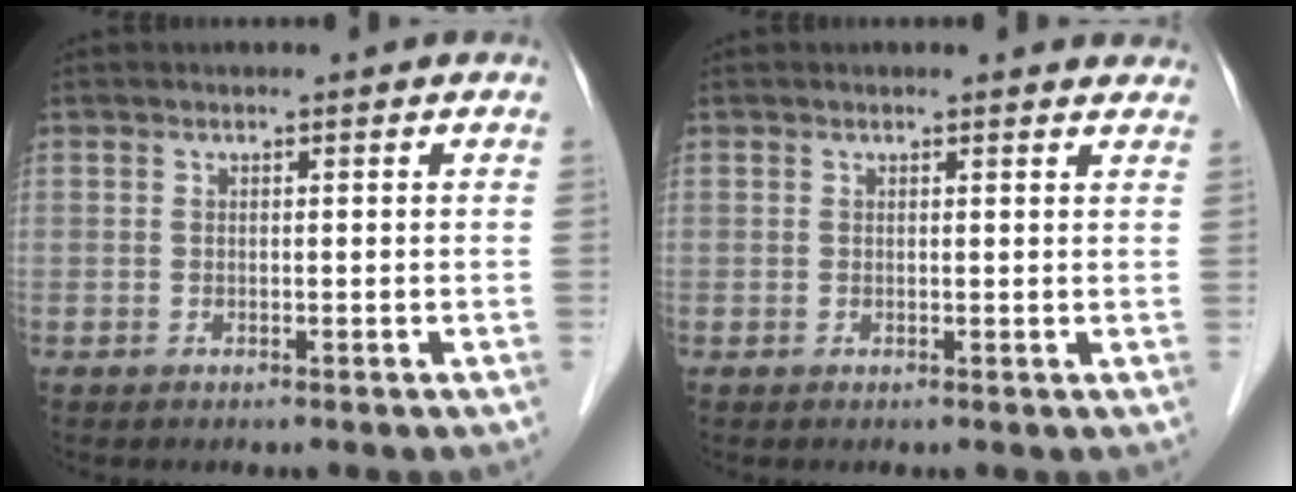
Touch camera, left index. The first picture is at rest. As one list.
[{"total": 2.6, "force": [2.5, 0.5, 0.3], "torque": [-0.006, -0.009, 0.011]}]